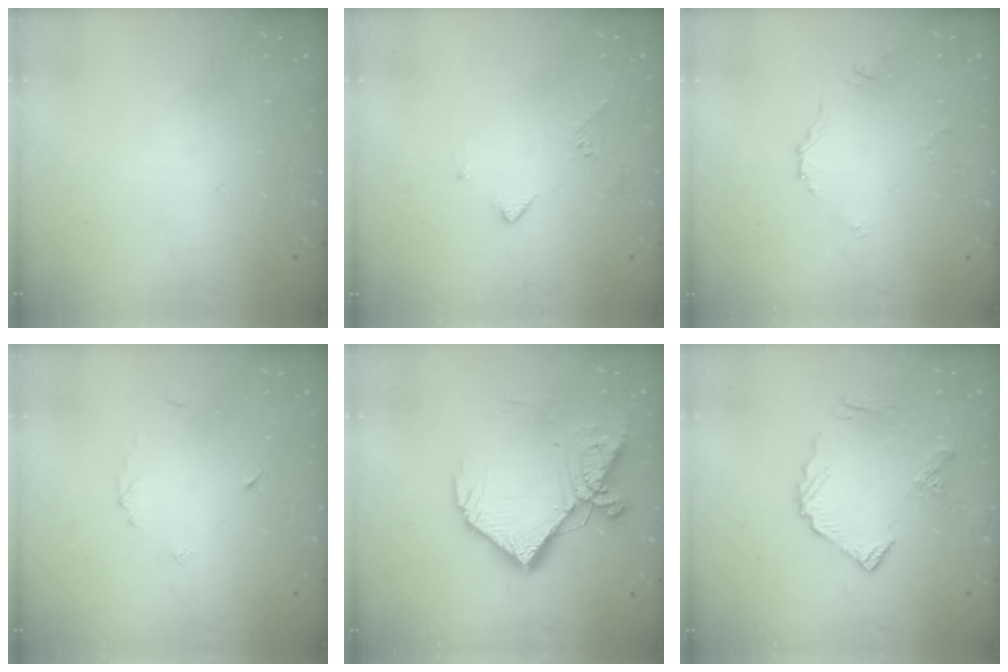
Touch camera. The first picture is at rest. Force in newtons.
{"total": 3.3, "press": 3.2, "slide": 0.7}
{"total": 3.9, "press": 3.9, "slide": 0.4}
{"total": 3.4, "press": 3.4, "slide": 0.4}
{"total": 17.2, "press": 17.0, "slide": 2.2}
{"total": 9.1, "press": 9.1, "slide": 0.7}